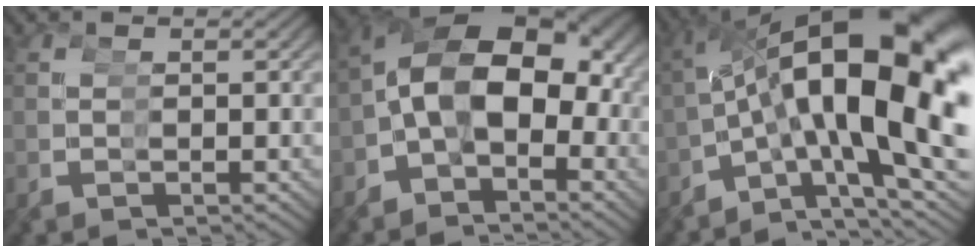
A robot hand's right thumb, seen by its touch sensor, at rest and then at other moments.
{"total": 12.7, "force": [-0.5, 9.8, 8.0], "torque": [-0.149, -0.006, -0.008]}
{"total": 16.9, "force": [0.3, 9.1, 14.2], "torque": [-0.214, -0.008, 0.016]}